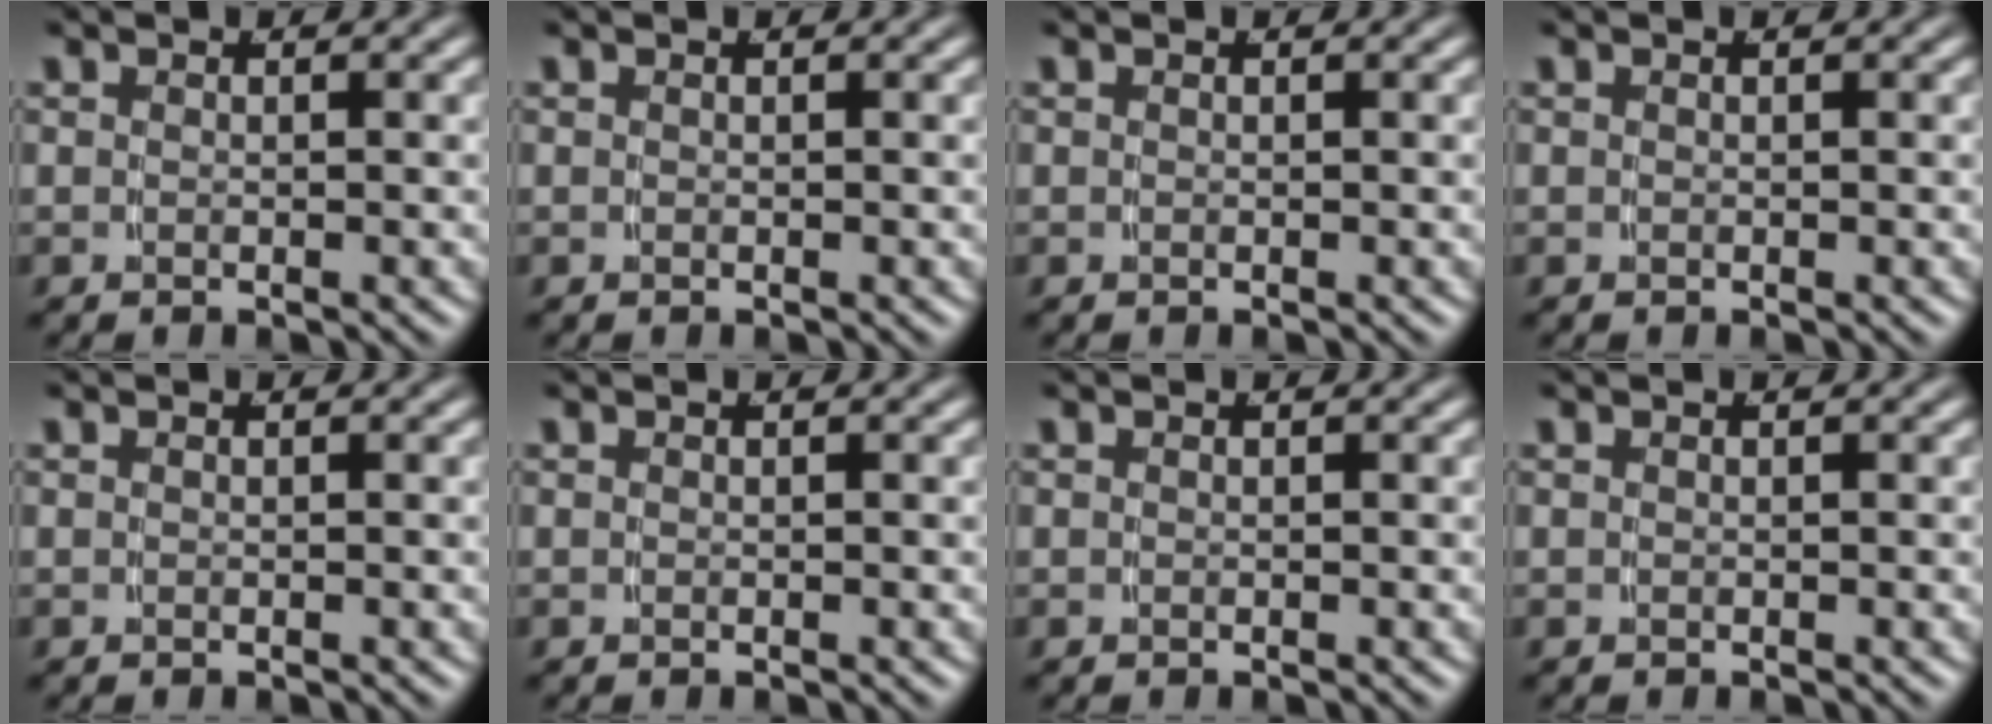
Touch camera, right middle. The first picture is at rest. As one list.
[{"total": 0.0}, {"total": 0.0}, {"total": 0.0}, {"total": 0.0}, {"total": 0.0}, {"total": 0.0}, {"total": 0.0}]